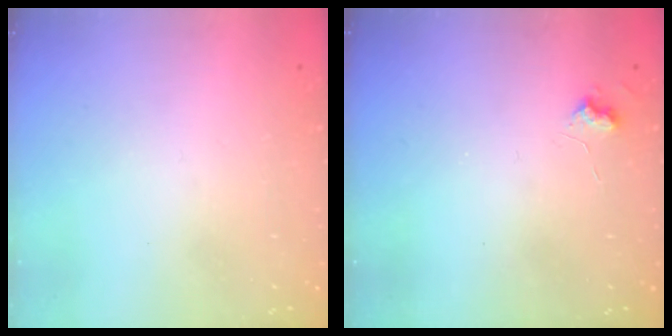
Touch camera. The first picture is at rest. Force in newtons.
{"total": 4.7, "press": 4.7, "slide": 0.7}